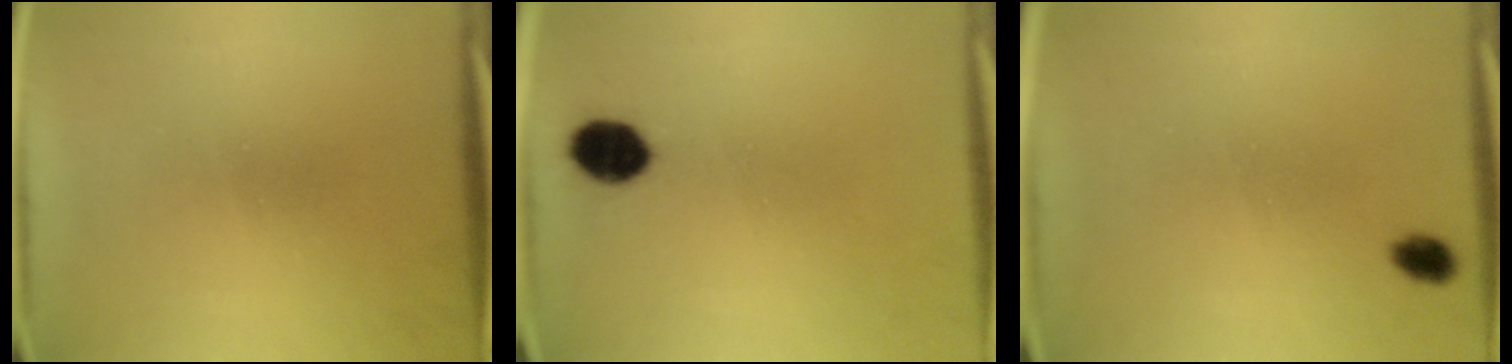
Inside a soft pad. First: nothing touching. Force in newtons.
{"total": 6.5}
{"total": 2.2}